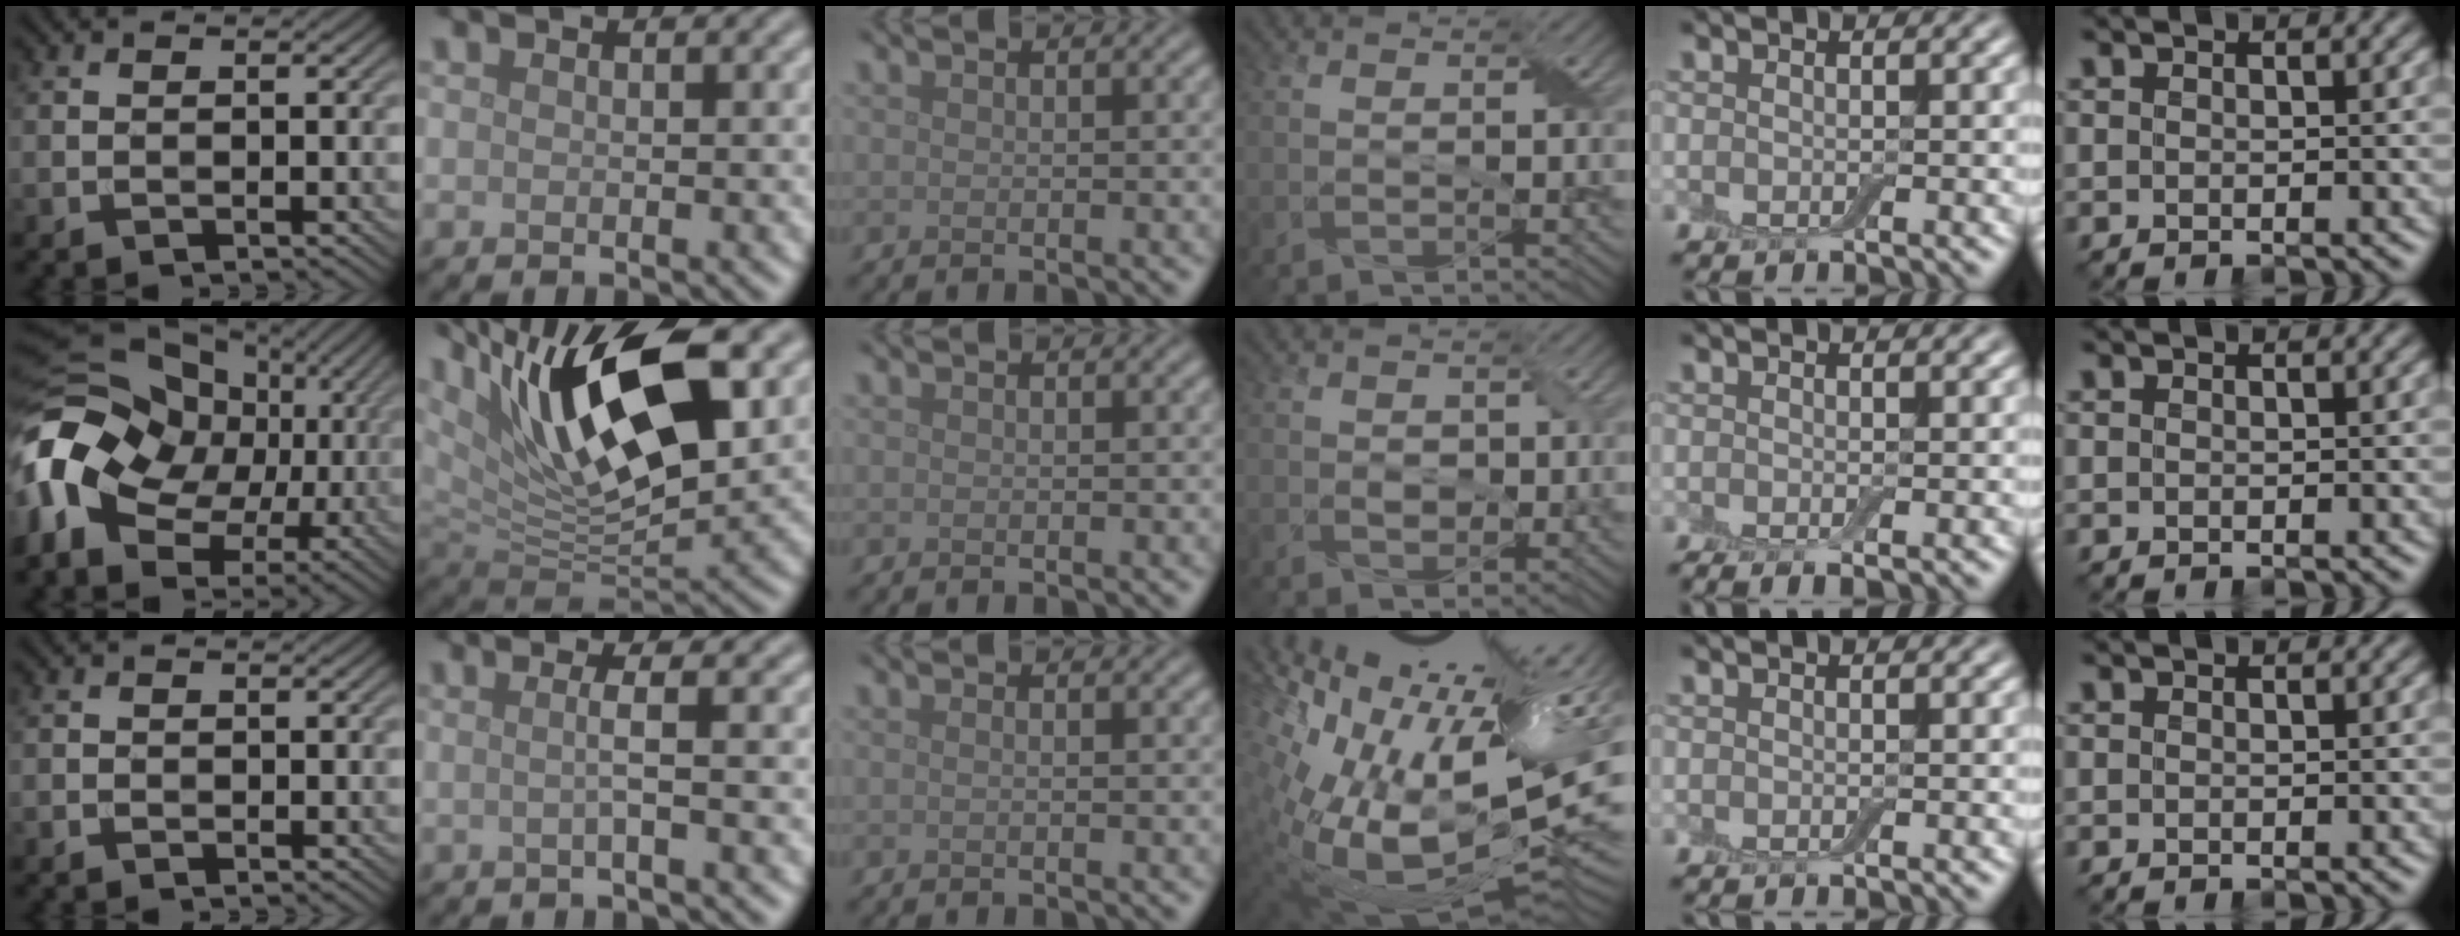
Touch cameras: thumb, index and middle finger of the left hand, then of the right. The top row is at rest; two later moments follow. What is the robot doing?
{"motion": "peel", "object": "aluminum foil"}